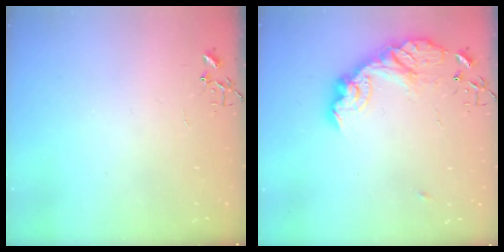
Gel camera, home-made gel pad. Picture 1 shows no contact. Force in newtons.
{"total": 15.7, "press": 15.7, "slide": 1.0}